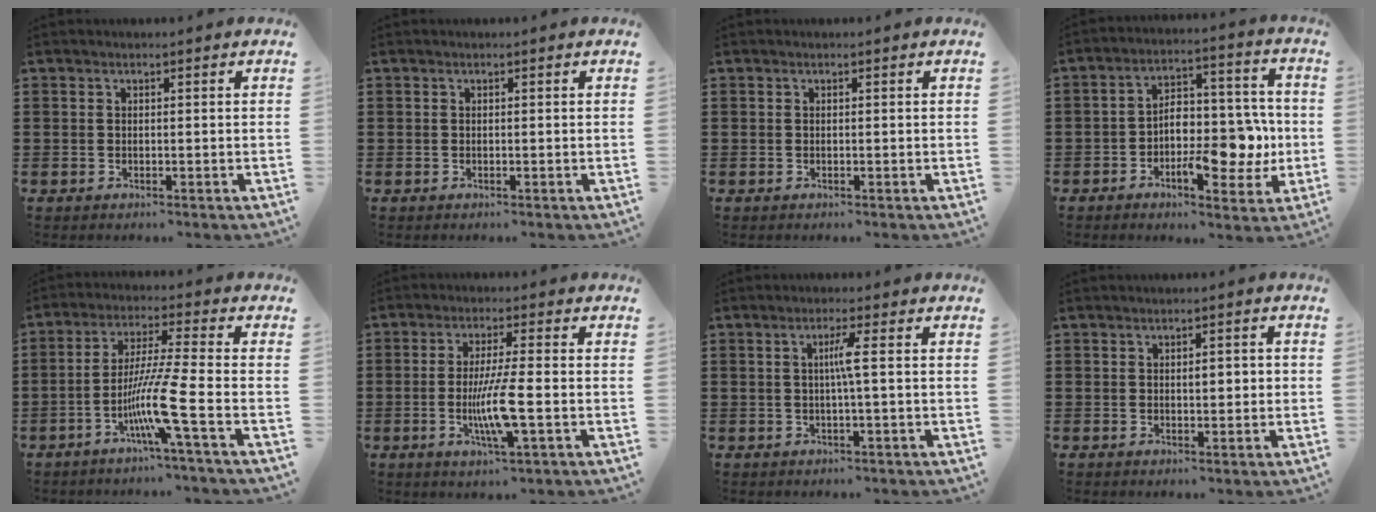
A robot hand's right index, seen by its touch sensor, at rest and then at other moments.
{"total": 0.0}
{"total": 0.0}
{"total": 9.9, "force": [-2.5, 4.9, 8.2], "torque": [-0.107, 0.003, -0.044]}
{"total": 9.5, "force": [-4.0, -0.5, 8.6], "torque": [-0.178, -0.018, -0.083]}
{"total": 7.8, "force": [-1.8, 0.8, 7.5], "torque": [-0.152, -0.018, -0.039]}
{"total": 2.8, "force": [0.0, -0.4, 2.8], "torque": [-0.053, -0.004, -0.006]}
{"total": 1.9, "force": [0.1, 0.8, 1.7], "torque": [-0.023, 0.003, -0.002]}